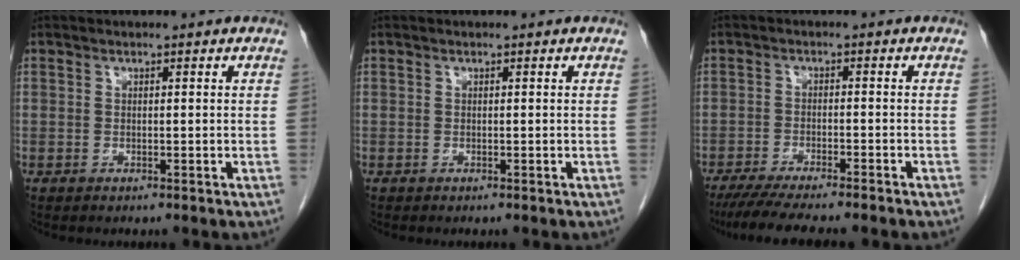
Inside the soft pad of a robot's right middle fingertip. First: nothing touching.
{"total": 0.0}
{"total": 9.9, "force": [-8.4, 0.3, 5.3], "torque": [-0.072, -0.022, -0.129]}